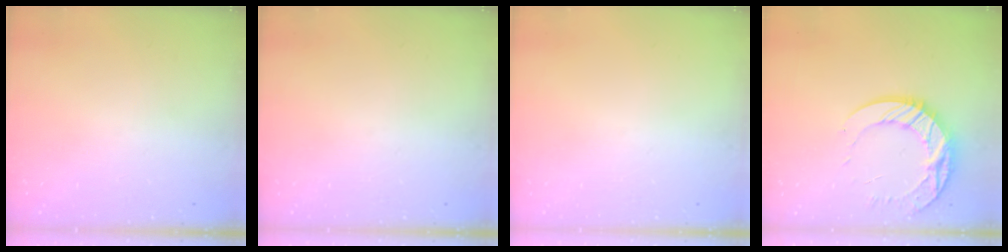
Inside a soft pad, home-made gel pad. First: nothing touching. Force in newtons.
{"total": 0.0}
{"total": 0.0}
{"total": 14.7, "press": 14.6, "slide": 1.3}